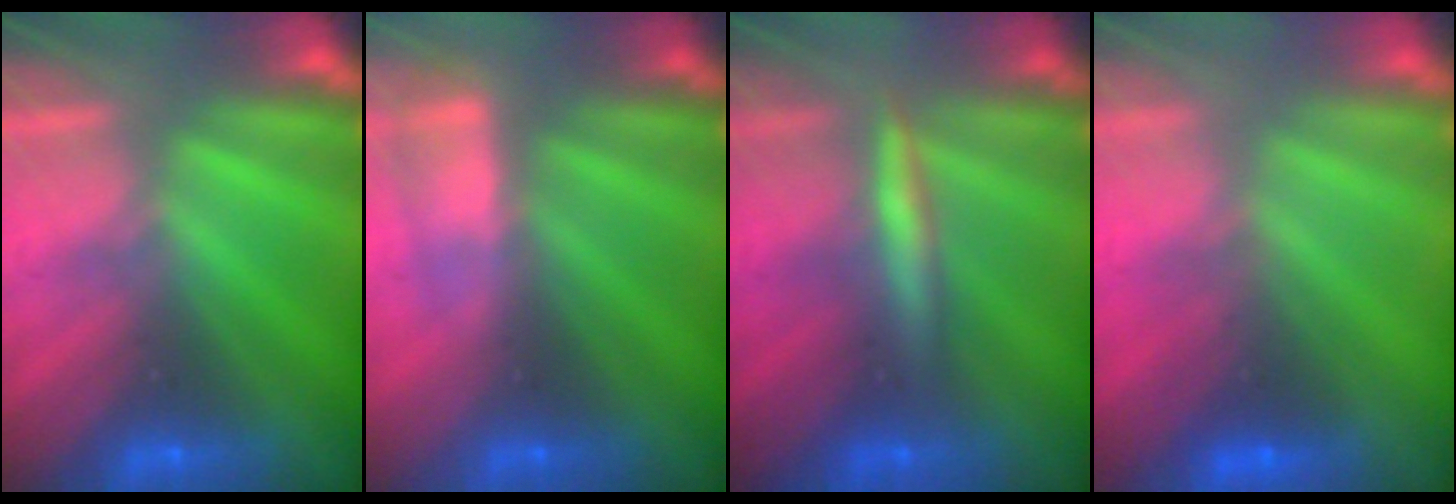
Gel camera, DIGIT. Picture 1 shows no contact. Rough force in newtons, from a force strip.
{"total": 3.0}
{"total": 2.6}
{"total": 1.8}